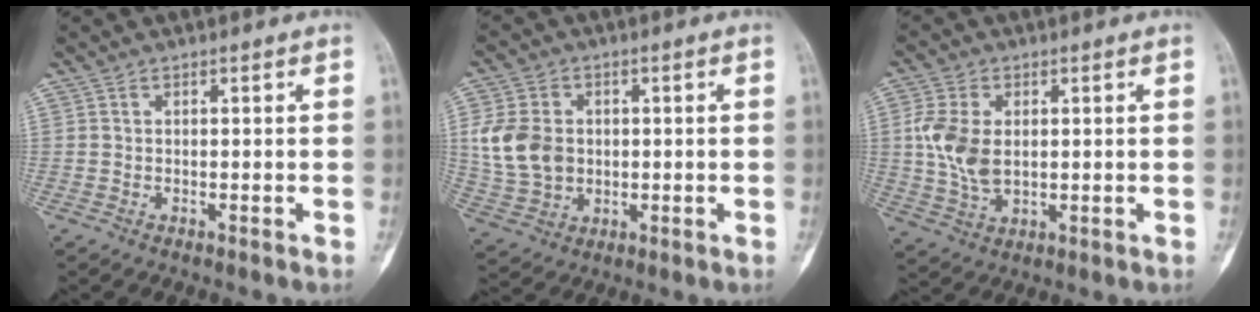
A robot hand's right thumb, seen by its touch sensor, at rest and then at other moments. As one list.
[{"total": 10.7, "force": [0.9, 8.5, 6.5], "torque": [-0.114, 0.002, 0.028]}, {"total": 9.2, "force": [1.0, 5.8, 7.0], "torque": [-0.147, -0.002, 0.028]}]